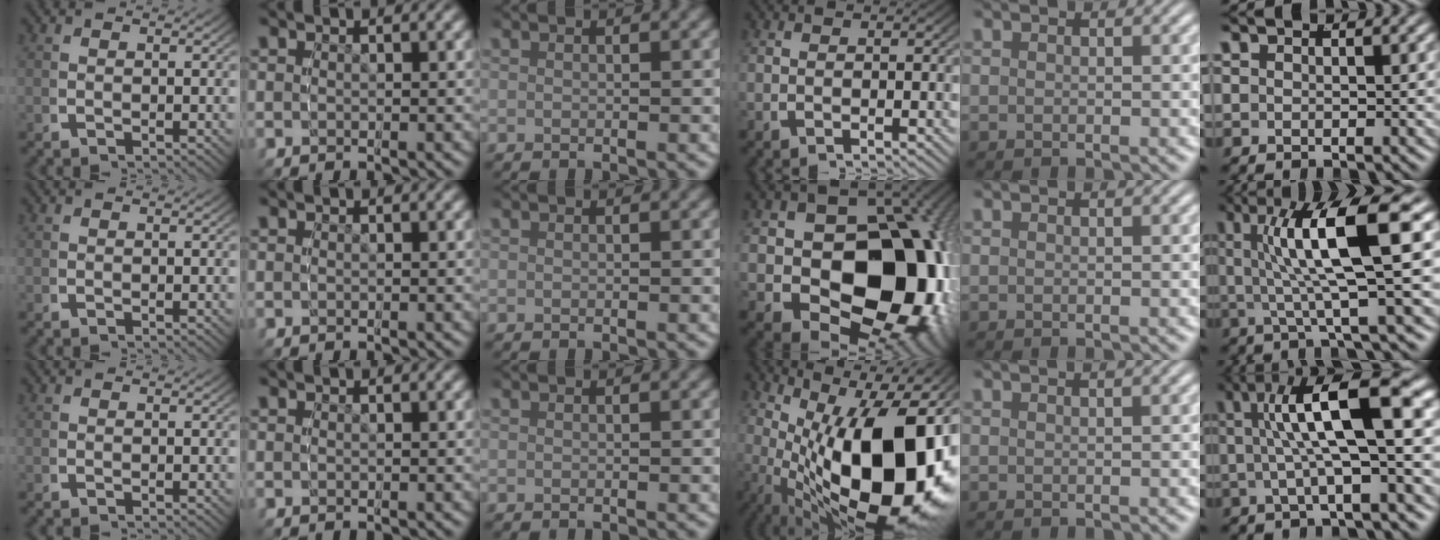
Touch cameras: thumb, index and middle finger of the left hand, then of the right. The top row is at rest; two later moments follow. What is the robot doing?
{"motion": "grasp_and_lifting", "object": "bottle"}